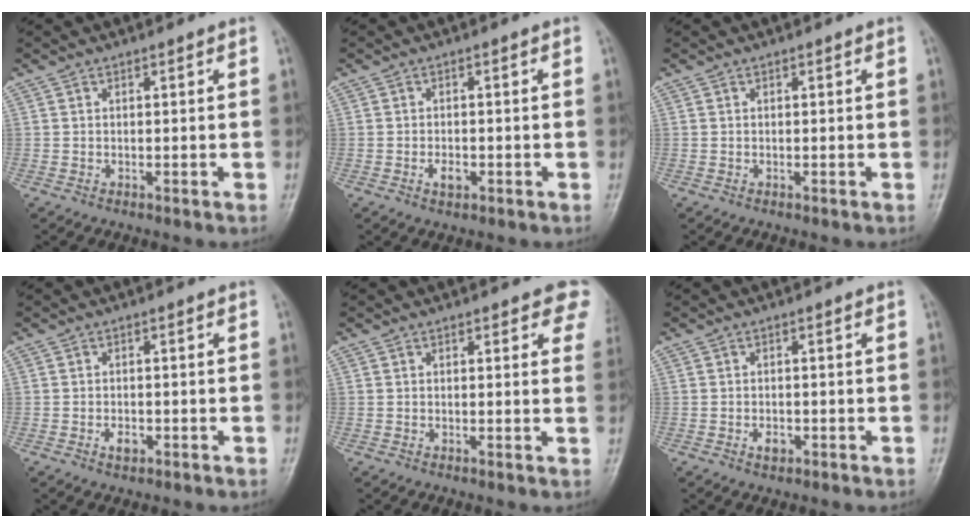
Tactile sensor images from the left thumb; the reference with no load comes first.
{"total": 2.1, "force": [-0.8, 1.3, 1.5], "torque": [-0.024, 0.002, -0.012]}
{"total": 0.0}
{"total": 1.9, "force": [-0.8, 1.2, 1.2], "torque": [-0.020, 0.002, -0.012]}
{"total": 5.4, "force": [3.5, 2.2, 3.5], "torque": [-0.007, -0.008, 0.028]}
{"total": 1.8, "force": [-0.7, 1.2, 1.2], "torque": [-0.017, 0.002, -0.010]}